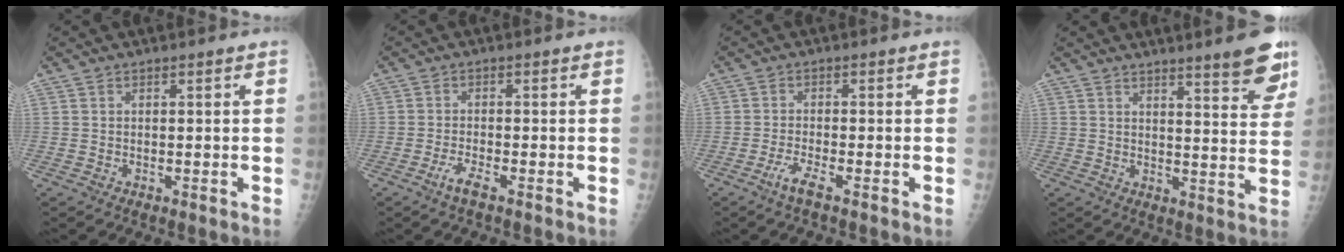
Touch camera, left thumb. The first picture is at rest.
{"total": 2.9, "force": [-1.9, 0.4, 2.1], "torque": [-0.053, 0.006, -0.040]}
{"total": 3.1, "force": [-2.0, 0.2, 2.4], "torque": [-0.061, 0.003, -0.045]}
{"total": 9.7, "force": [7.1, 1.6, 6.4], "torque": [-0.057, -0.046, 0.088]}